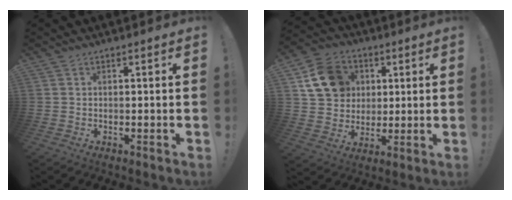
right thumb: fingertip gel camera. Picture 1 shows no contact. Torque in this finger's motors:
{"motor_torque": [0.62, 0.54, 0.24, -0.05, 0.02]}